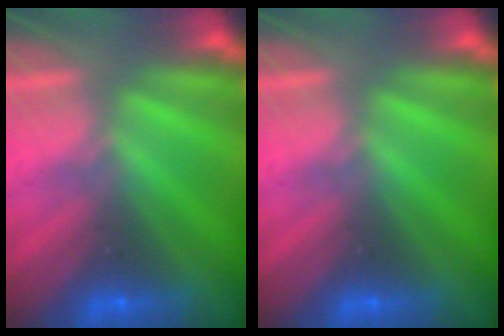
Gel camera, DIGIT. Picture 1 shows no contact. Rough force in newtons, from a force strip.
{"total": 0.0}